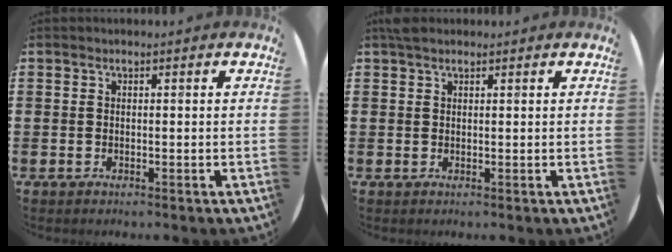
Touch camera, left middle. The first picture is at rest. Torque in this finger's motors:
{"motor_torque": [0.78, -0.80, 0.02, 0.04]}